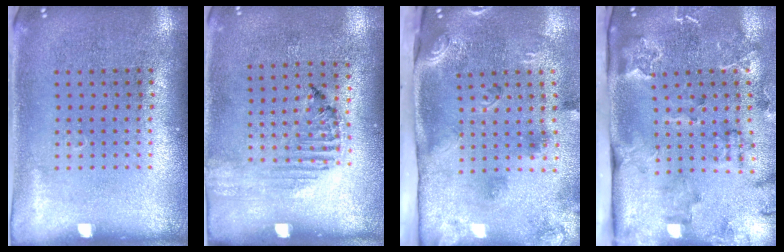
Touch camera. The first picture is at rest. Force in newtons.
{"total": 1.2, "press": 1.2, "slide": 0.2}
{"total": 3.3, "press": 2.0, "slide": 2.6}
{"total": 2.5, "press": 2.3, "slide": 0.9}